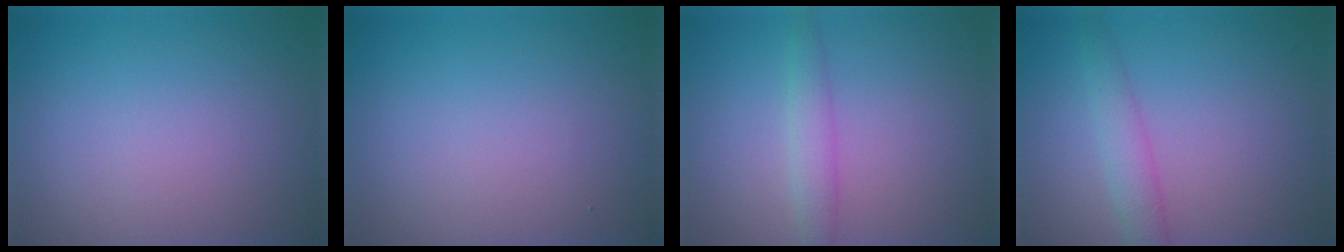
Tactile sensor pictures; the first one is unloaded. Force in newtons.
{"total": 0.0}
{"total": 2.0, "press": 2.0, "slide": 0.2}
{"total": 2.6, "press": 2.6, "slide": 0.1}